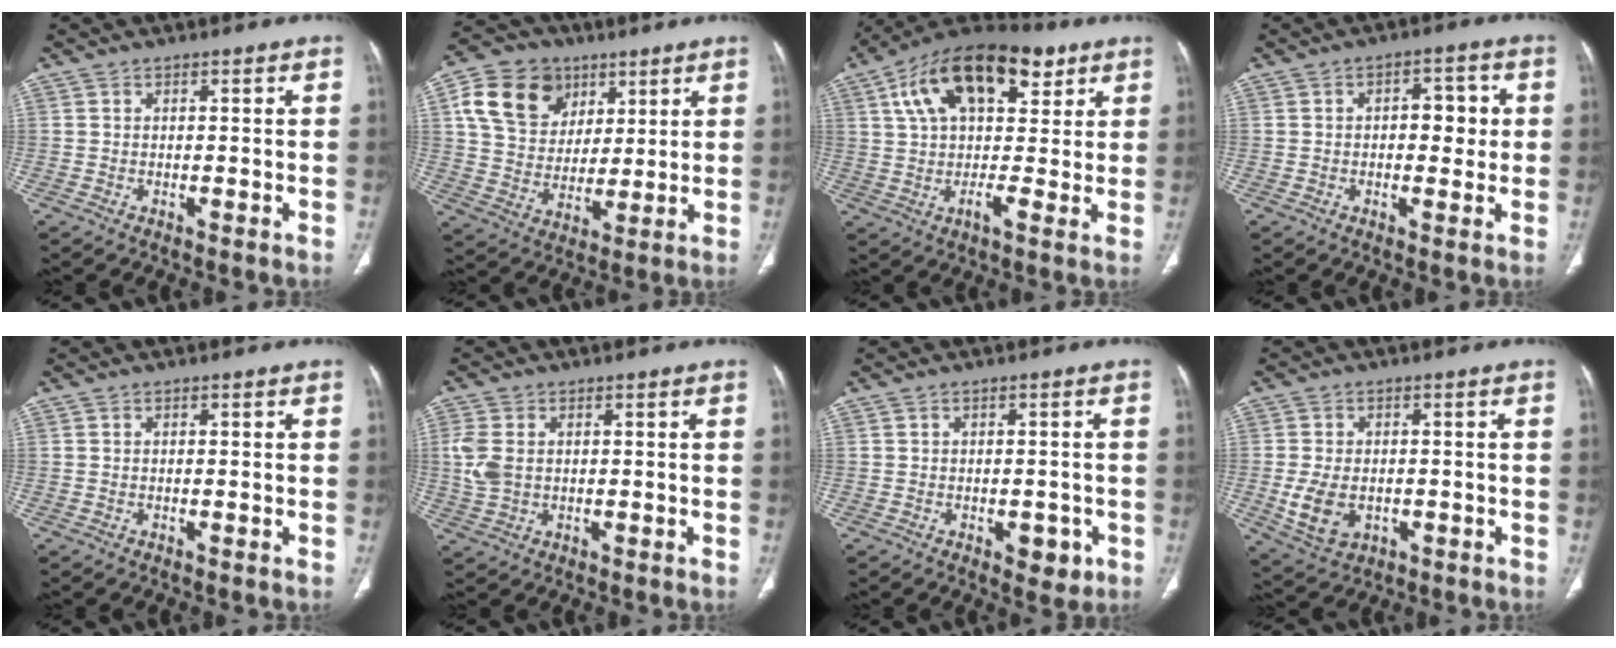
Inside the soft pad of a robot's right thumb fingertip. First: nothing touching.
{"total": 15.6, "force": [6.7, 12.1, 7.3], "torque": [-0.112, -0.005, 0.124]}
{"total": 20.6, "force": [8.6, 10.6, 15.4], "torque": [-0.239, 0.012, 0.137]}
{"total": 6.0, "force": [0.5, 3.5, 4.8], "torque": [-0.040, 0.009, 0.004]}
{"total": 0.0}
{"total": 5.5, "force": [0.7, 3.8, 4.0], "torque": [-0.103, 0.003, 0.019]}
{"total": 4.1, "force": [-1.6, 2.3, 3.0], "torque": [-0.014, 0.002, -0.014]}
{"total": 7.6, "force": [-1.5, 5.2, 5.3], "torque": [-0.095, -0.001, -0.013]}